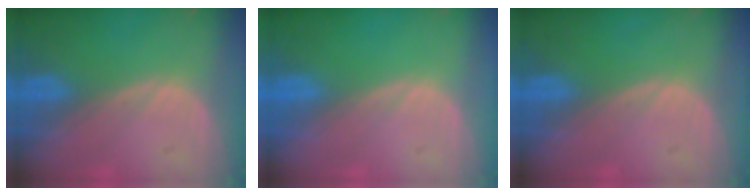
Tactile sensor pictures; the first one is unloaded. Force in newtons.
{"total": 0.0}
{"total": 0.0}